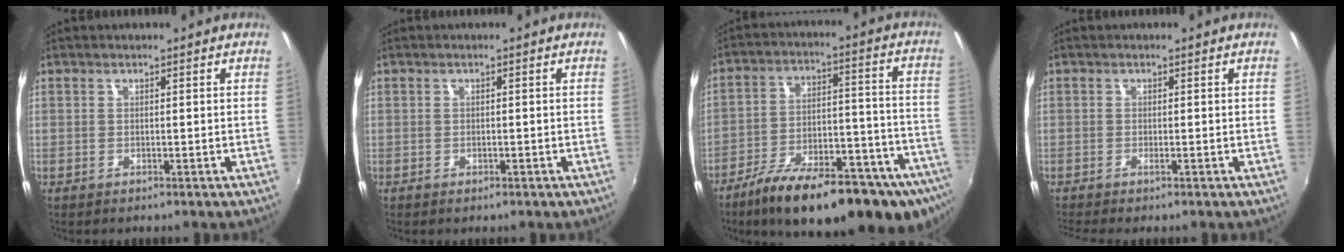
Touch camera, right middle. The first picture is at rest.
{"total": 1.0, "force": [-0.7, 0.6, 0.5], "torque": [-0.009, -0.004, -0.011]}
{"total": 28.0, "force": [-19.9, 8.6, 17.8], "torque": [-0.257, -0.031, -0.273]}
{"total": 1.4, "force": [-1.0, -0.3, 0.9], "torque": [-0.023, -0.002, -0.022]}